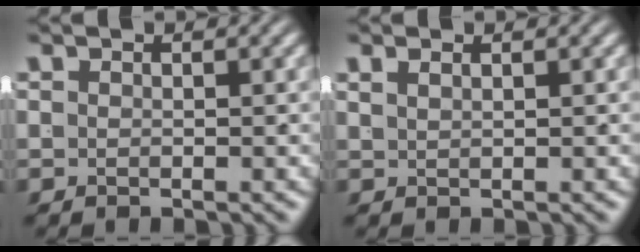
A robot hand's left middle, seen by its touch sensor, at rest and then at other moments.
{"total": 1.1, "force": [0.6, -0.9, 0.2], "torque": [0.009, 0.000, 0.021]}